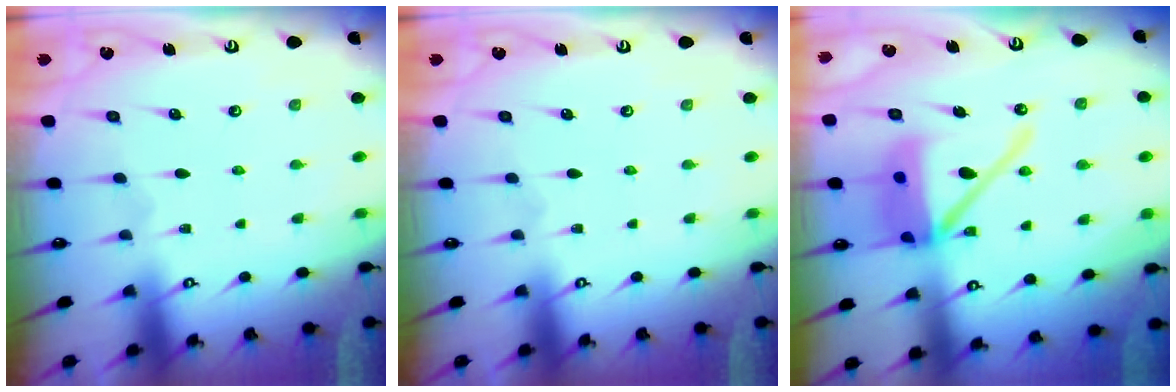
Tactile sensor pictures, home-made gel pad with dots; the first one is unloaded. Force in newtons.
{"total": 0.0}
{"total": 15.6, "press": 15.3, "slide": 2.5}